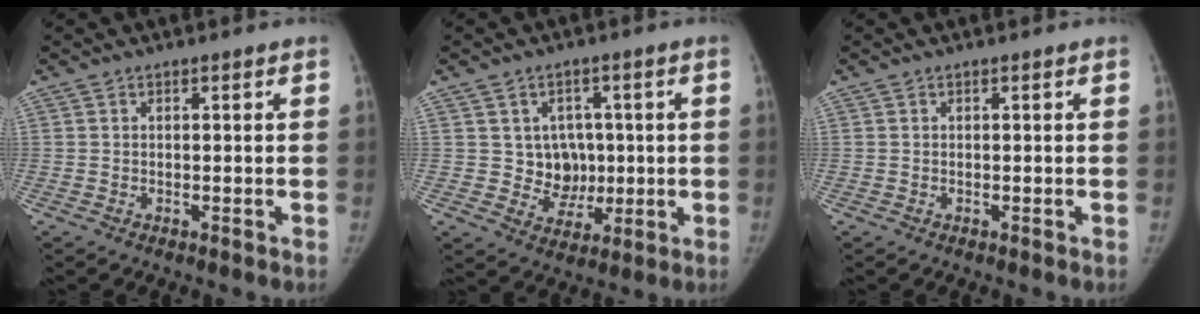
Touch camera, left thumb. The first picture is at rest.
{"total": 7.1, "force": [0.7, 6.5, 2.7], "torque": [0.005, 0.001, 0.019]}
{"total": 0.0}